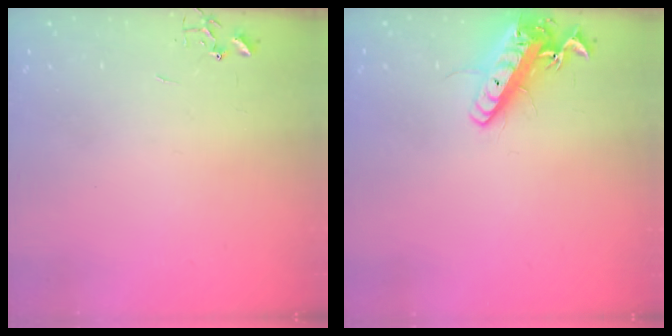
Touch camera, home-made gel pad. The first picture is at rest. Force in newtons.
{"total": 16.0, "press": 15.7, "slide": 3.1}